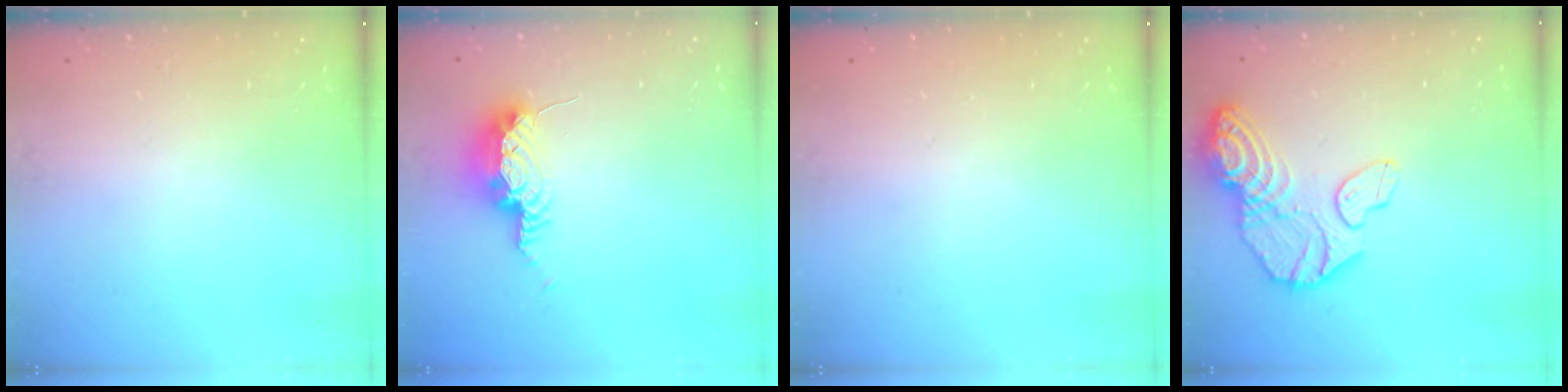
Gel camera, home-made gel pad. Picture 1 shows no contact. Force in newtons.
{"total": 15.6, "press": 10.8, "slide": 11.2}
{"total": 0.0}
{"total": 15.0, "press": 14.9, "slide": 1.8}